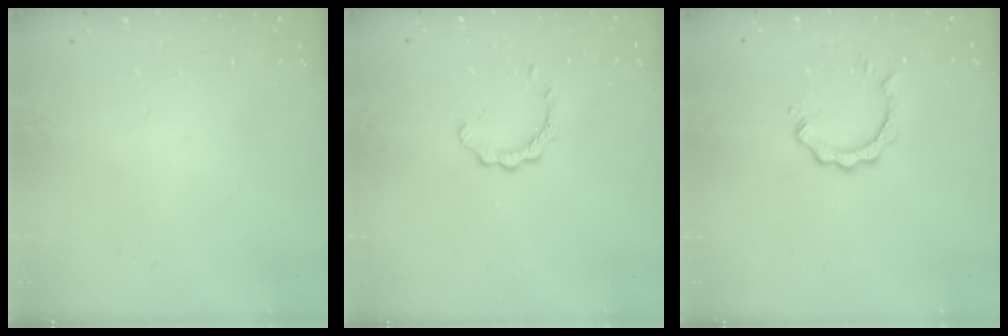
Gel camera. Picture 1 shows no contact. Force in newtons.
{"total": 2.9, "press": 2.9, "slide": 0.3}
{"total": 4.5, "press": 4.5, "slide": 0.3}